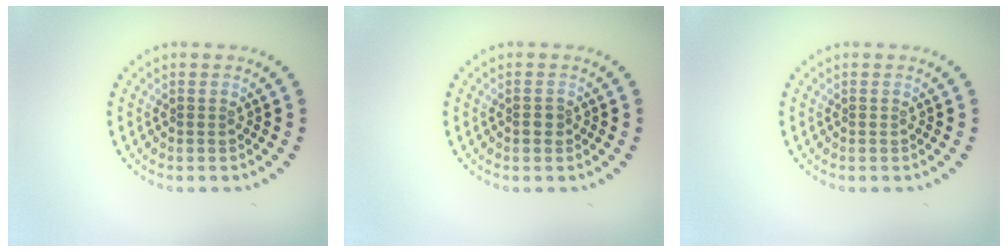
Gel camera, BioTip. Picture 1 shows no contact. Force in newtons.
{"total": 0.9, "press": 0.9, "slide": 0.4}
{"total": 0.0}